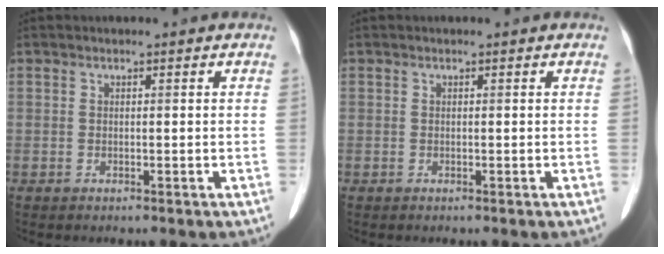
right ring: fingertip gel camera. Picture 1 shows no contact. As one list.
[{"total": 0.0}]